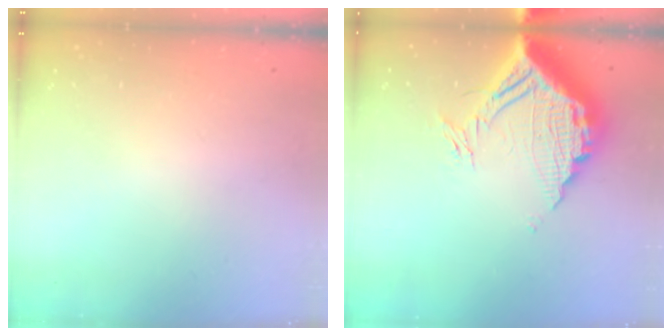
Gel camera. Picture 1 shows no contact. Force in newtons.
{"total": 16.4, "press": 16.3, "slide": 1.5}